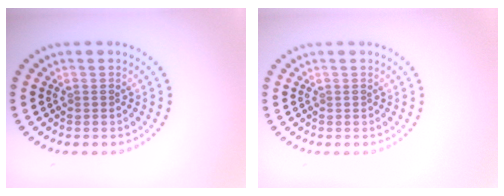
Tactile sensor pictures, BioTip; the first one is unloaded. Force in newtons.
{"total": 0.0}